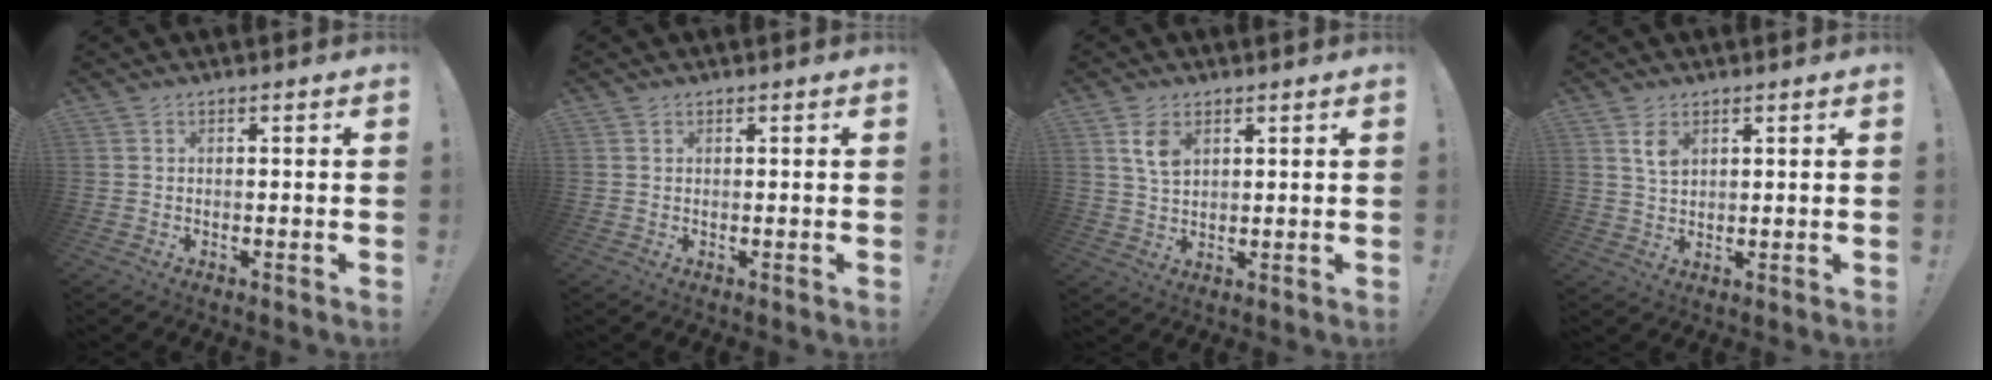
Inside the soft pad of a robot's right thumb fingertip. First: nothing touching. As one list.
[{"total": 0.6, "force": [0.4, 0.4, 0.0], "torque": [0.001, 0.000, 0.008]}, {"total": 6.3, "force": [2.9, 4.0, 4.0], "torque": [-0.065, -0.008, 0.054]}, {"total": 4.7, "force": [2.4, 2.8, 2.9], "torque": [-0.043, -0.011, 0.041]}]